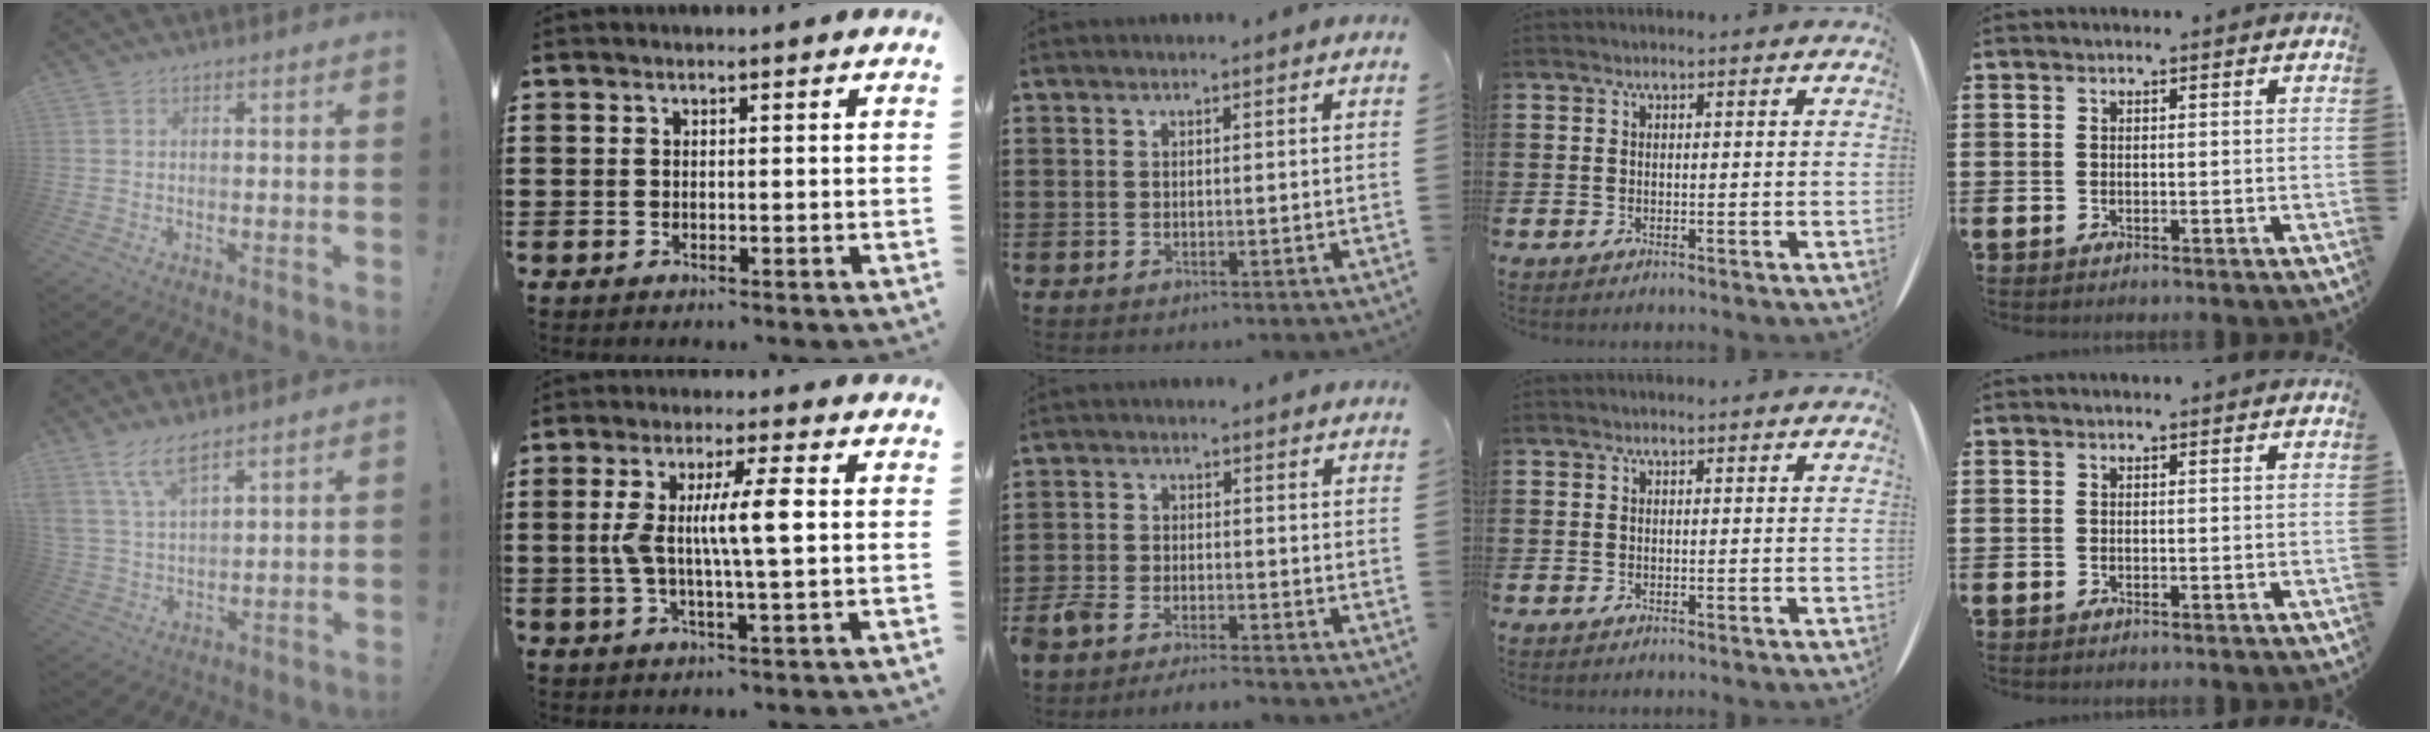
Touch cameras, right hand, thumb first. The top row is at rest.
{"thumb": {"total": 8.2, "force": [6.2, 2.6, 4.6], "torque": [-0.095, -0.025, 0.119]}, "index": {"total": 8.2, "force": [0.5, 0.8, 8.1], "torque": [-0.149, -0.003, 0.004]}, "middle": {"total": 3.9, "force": [-3.8, 0.6, 0.7], "torque": [-0.036, -0.003, -0.085]}}